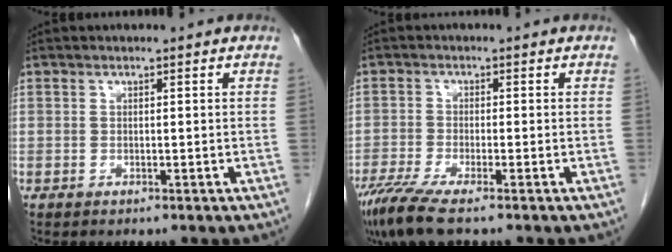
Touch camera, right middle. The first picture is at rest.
{"total": 6.7, "force": [-4.9, 0.5, 4.6], "torque": [-0.085, -0.019, -0.089]}